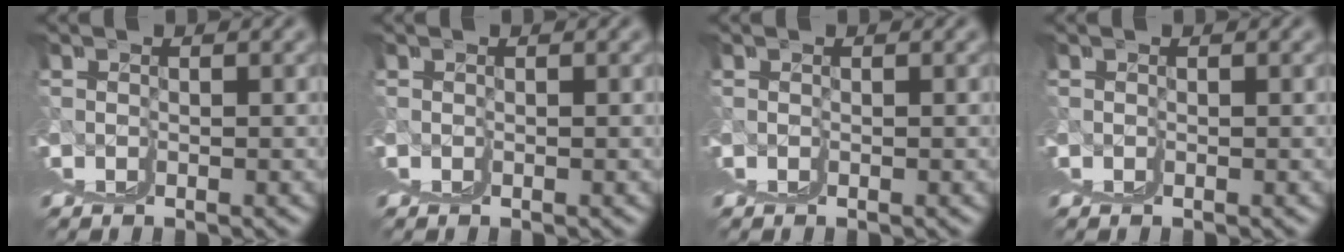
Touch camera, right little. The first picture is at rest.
{"total": 0.0}
{"total": 0.0}
{"total": 0.0}